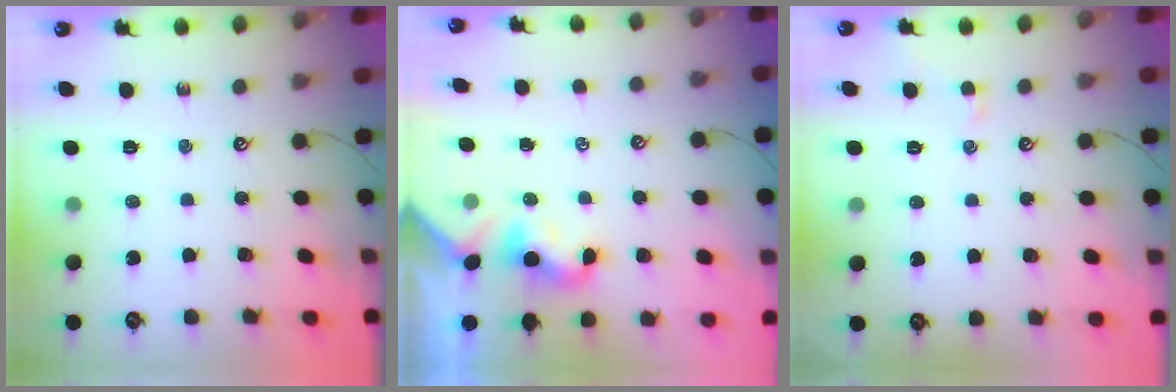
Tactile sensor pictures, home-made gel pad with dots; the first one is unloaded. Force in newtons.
{"total": 2.0, "press": 2.0, "slide": 0.5}
{"total": 0.0}